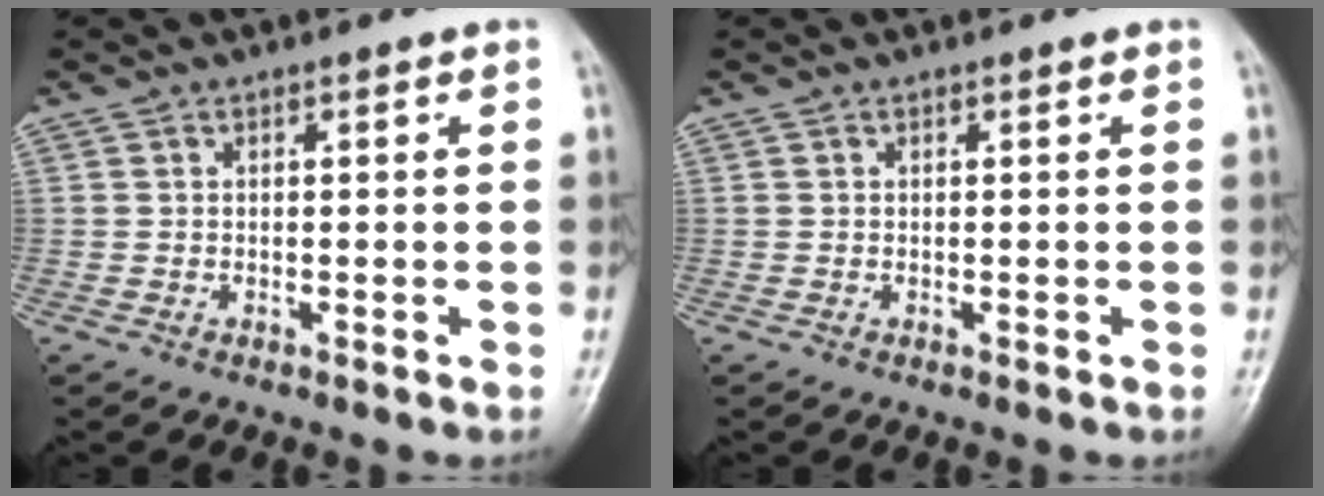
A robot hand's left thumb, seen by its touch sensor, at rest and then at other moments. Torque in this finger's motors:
{"motor_torque": [0.00, 0.00, 0.00, 0.00, 0.00]}